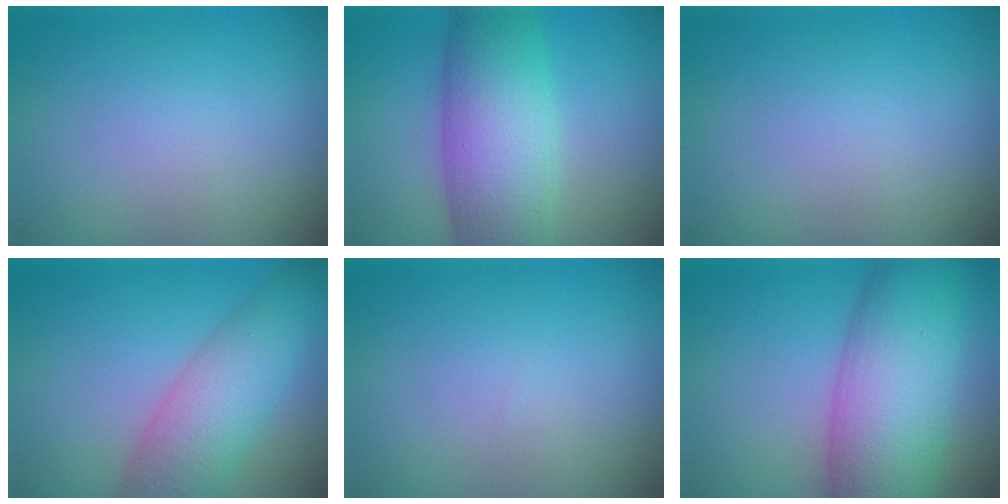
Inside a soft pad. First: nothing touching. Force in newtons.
{"total": 9.7, "press": 9.7, "slide": 0.1}
{"total": 0.0}
{"total": 6.6, "press": 6.6, "slide": 0.2}
{"total": 0.0}
{"total": 10.9, "press": 10.9, "slide": 0.4}